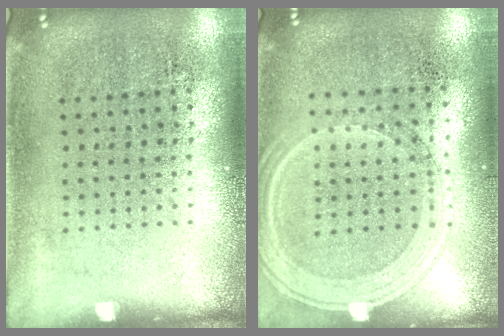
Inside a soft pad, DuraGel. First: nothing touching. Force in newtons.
{"total": 1.2, "press": 1.2, "slide": 0.3}